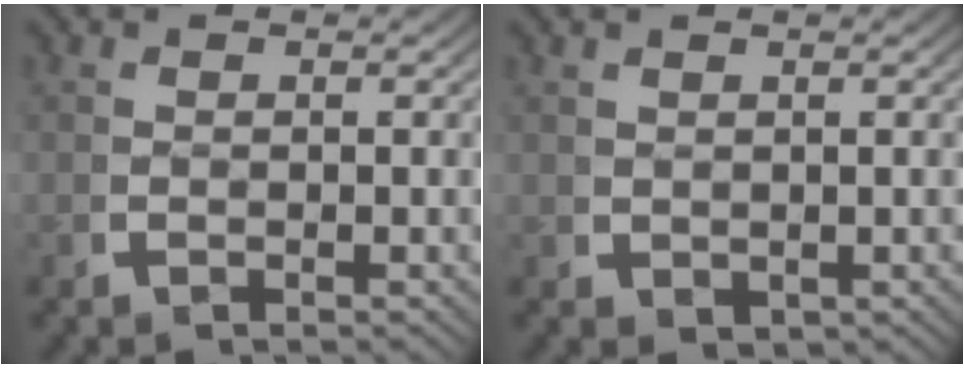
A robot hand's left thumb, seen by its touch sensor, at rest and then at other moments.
{"total": 1.0, "force": [0.4, 0.9, 0.2], "torque": [-0.003, -0.009, 0.016]}